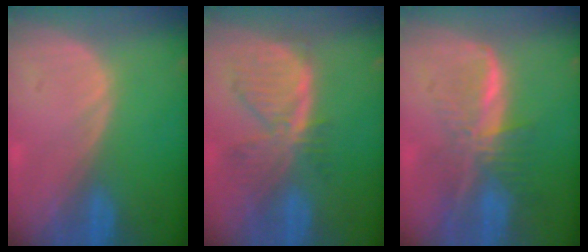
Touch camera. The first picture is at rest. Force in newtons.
{"total": 8.1, "press": 7.0, "slide": 4.1}
{"total": 8.0, "press": 6.8, "slide": 4.4}